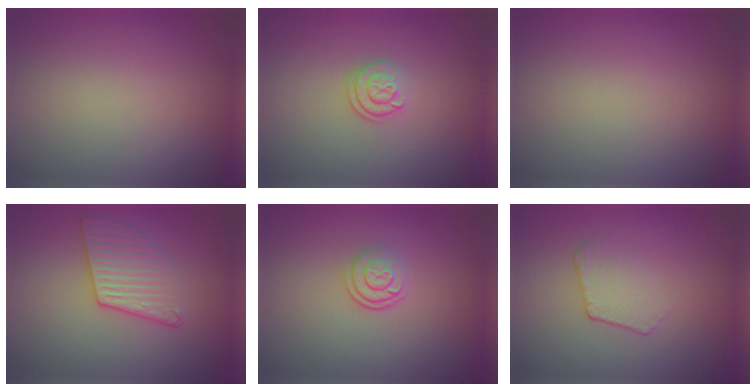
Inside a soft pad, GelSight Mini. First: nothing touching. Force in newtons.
{"total": 2.3, "press": 1.7, "slide": 1.5}
{"total": 0.0}
{"total": 3.1, "press": 3.0, "slide": 0.8}
{"total": 2.4, "press": 1.8, "slide": 1.6}
{"total": 1.8, "press": 1.1, "slide": 1.4}